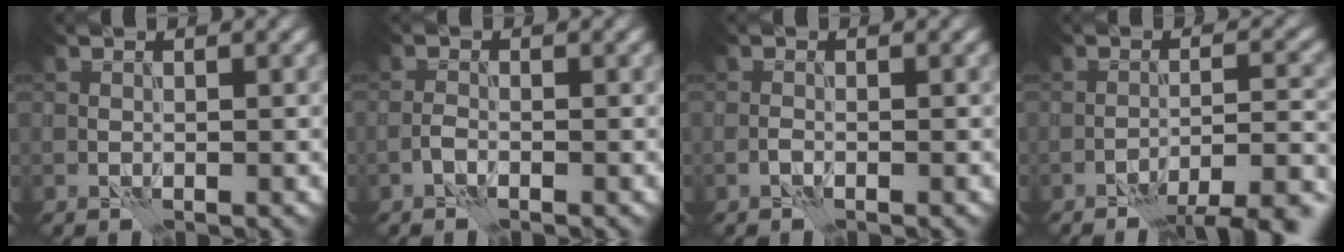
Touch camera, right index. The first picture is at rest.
{"total": 0.9, "force": [-0.8, 0.1, 0.5], "torque": [-0.011, 0.005, -0.019]}
{"total": 0.6, "force": [-0.5, 0.0, 0.3], "torque": [-0.005, 0.004, -0.012]}
{"total": 7.6, "force": [-6.1, 1.8, 4.2], "torque": [-0.052, 0.006, -0.076]}